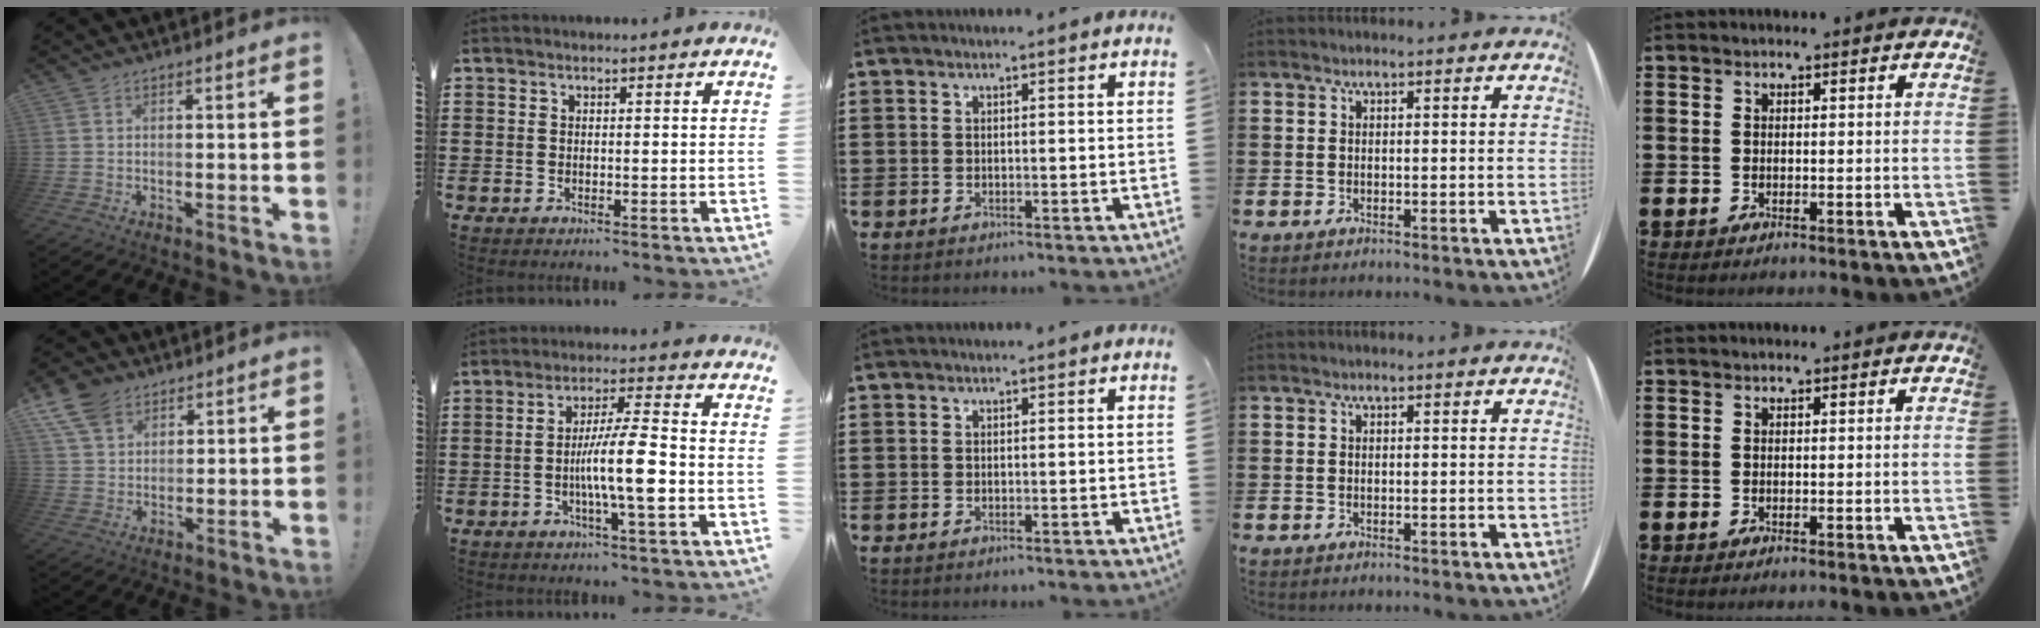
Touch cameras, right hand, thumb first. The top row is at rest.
{"thumb": {"total": 10.0, "force": [6.3, 6.6, 4.1], "torque": [-0.082, -0.024, 0.126]}, "index": {"total": 9.1, "force": [-2.0, 1.1, 8.8], "torque": [-0.154, -0.001, -0.038]}}